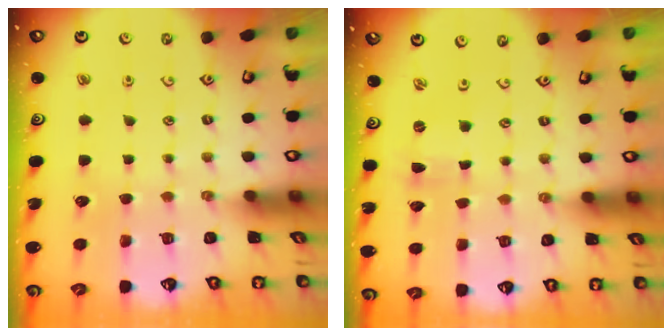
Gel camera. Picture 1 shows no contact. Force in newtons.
{"total": 0.0}